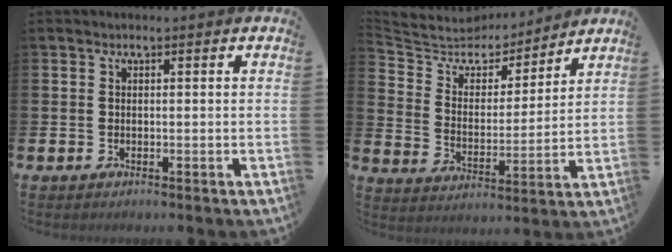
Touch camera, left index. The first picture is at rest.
{"total": 6.8, "force": [6.4, 2.4, 0.3], "torque": [-0.051, -0.054, 0.112]}